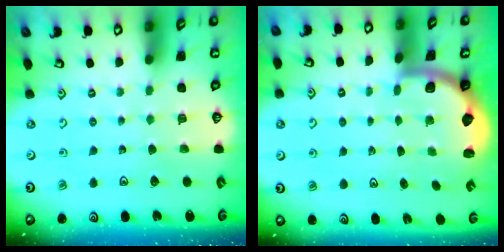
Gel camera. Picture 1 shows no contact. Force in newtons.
{"total": 1.9, "press": 1.8, "slide": 0.5}